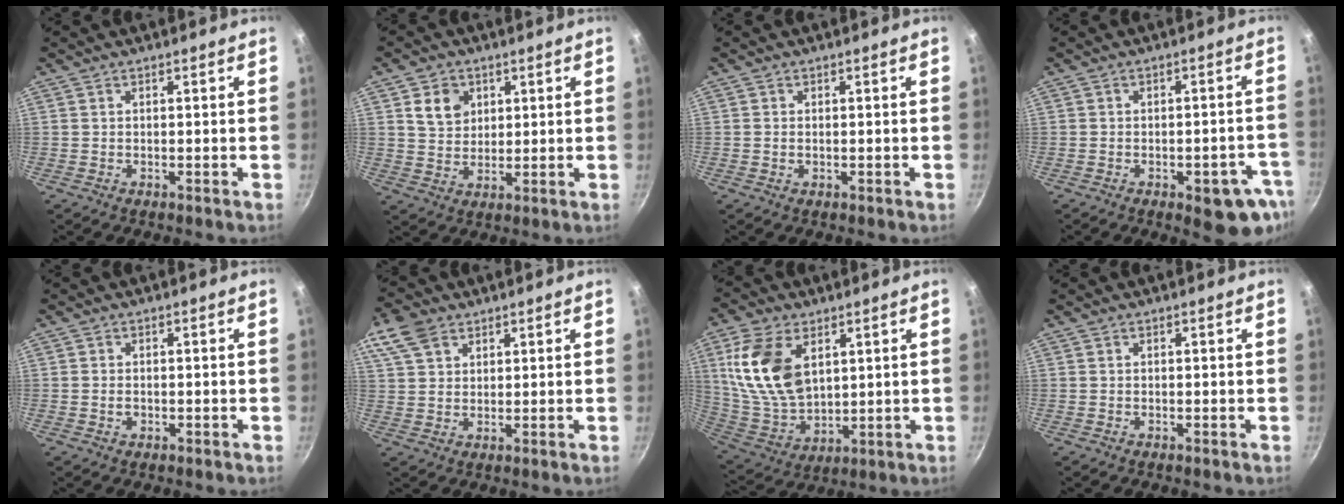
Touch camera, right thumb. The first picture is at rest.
{"total": 6.6, "force": [2.4, 5.3, 3.1], "torque": [-0.027, -0.007, 0.046]}
{"total": 0.8, "force": [-0.1, 0.6, 0.5], "torque": [-0.009, 0.001, -0.002]}
{"total": 10.1, "force": [-4.6, 4.4, 7.9], "torque": [-0.047, 0.022, -0.055]}
{"total": 1.4, "force": [-0.3, 1.1, 0.9], "torque": [-0.015, 0.002, -0.007]}
{"total": 7.9, "force": [4.4, 5.3, 3.9], "torque": [-0.066, -0.001, 0.081]}
{"total": 17.1, "force": [5.6, 10.5, 12.2], "torque": [-0.221, -0.025, 0.122]}
{"total": 0.0}